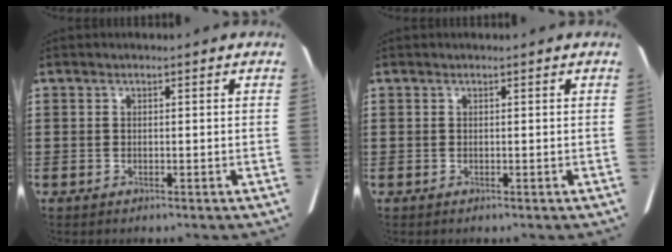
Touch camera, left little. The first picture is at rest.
{"total": 0.0}